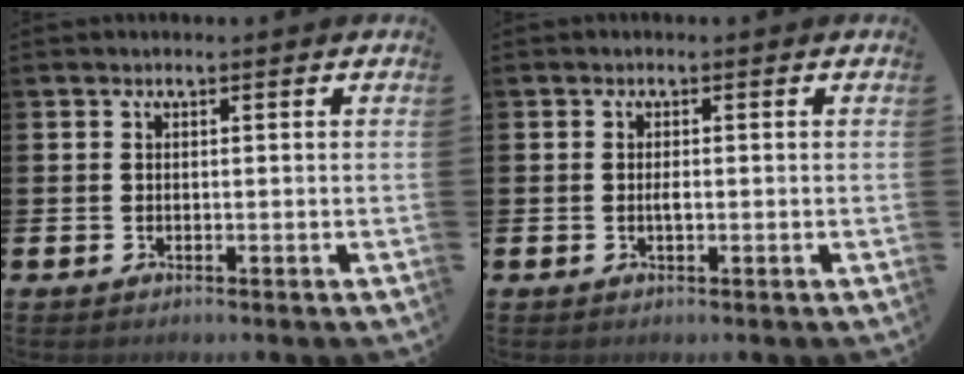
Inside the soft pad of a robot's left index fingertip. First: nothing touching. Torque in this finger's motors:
{"motor_torque": [0.28, -0.03, 0.02, 0.04]}